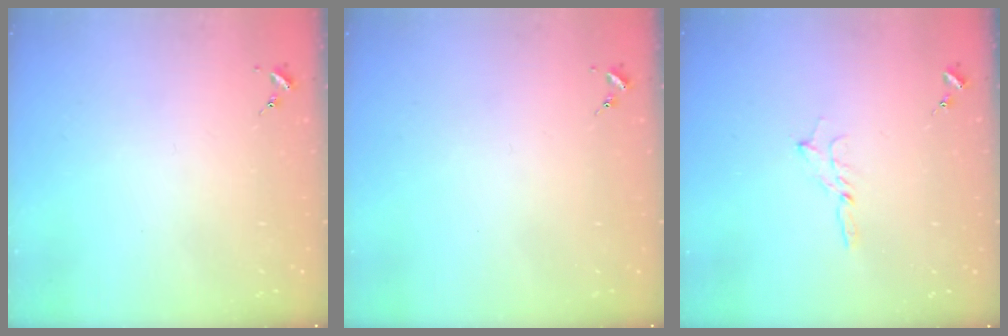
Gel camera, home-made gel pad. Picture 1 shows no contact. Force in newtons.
{"total": 0.0}
{"total": 2.9, "press": 2.9, "slide": 0.3}